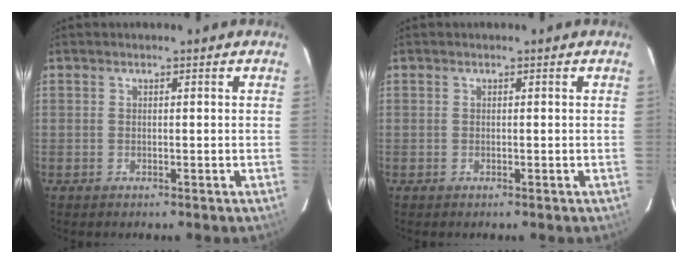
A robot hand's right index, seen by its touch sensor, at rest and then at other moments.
{"total": 0.0}